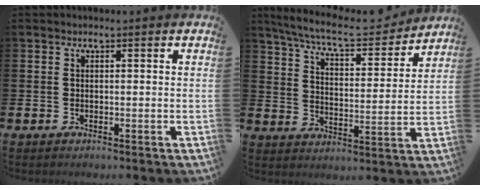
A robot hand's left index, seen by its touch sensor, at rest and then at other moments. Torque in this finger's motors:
{"motor_torque": [0.99, -1.15, 0.20, 0.15]}